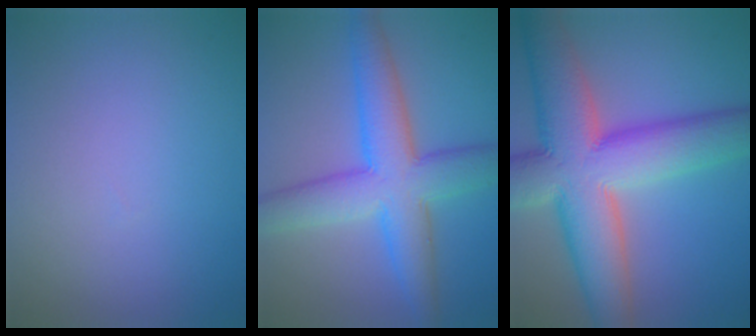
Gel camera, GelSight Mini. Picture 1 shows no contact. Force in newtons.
{"total": 7.9, "press": 7.9, "slide": 0.4}
{"total": 13.7, "press": 13.7, "slide": 0.9}